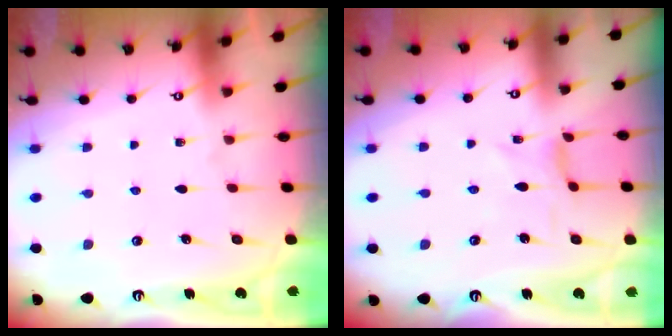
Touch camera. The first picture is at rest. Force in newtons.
{"total": 0.0}